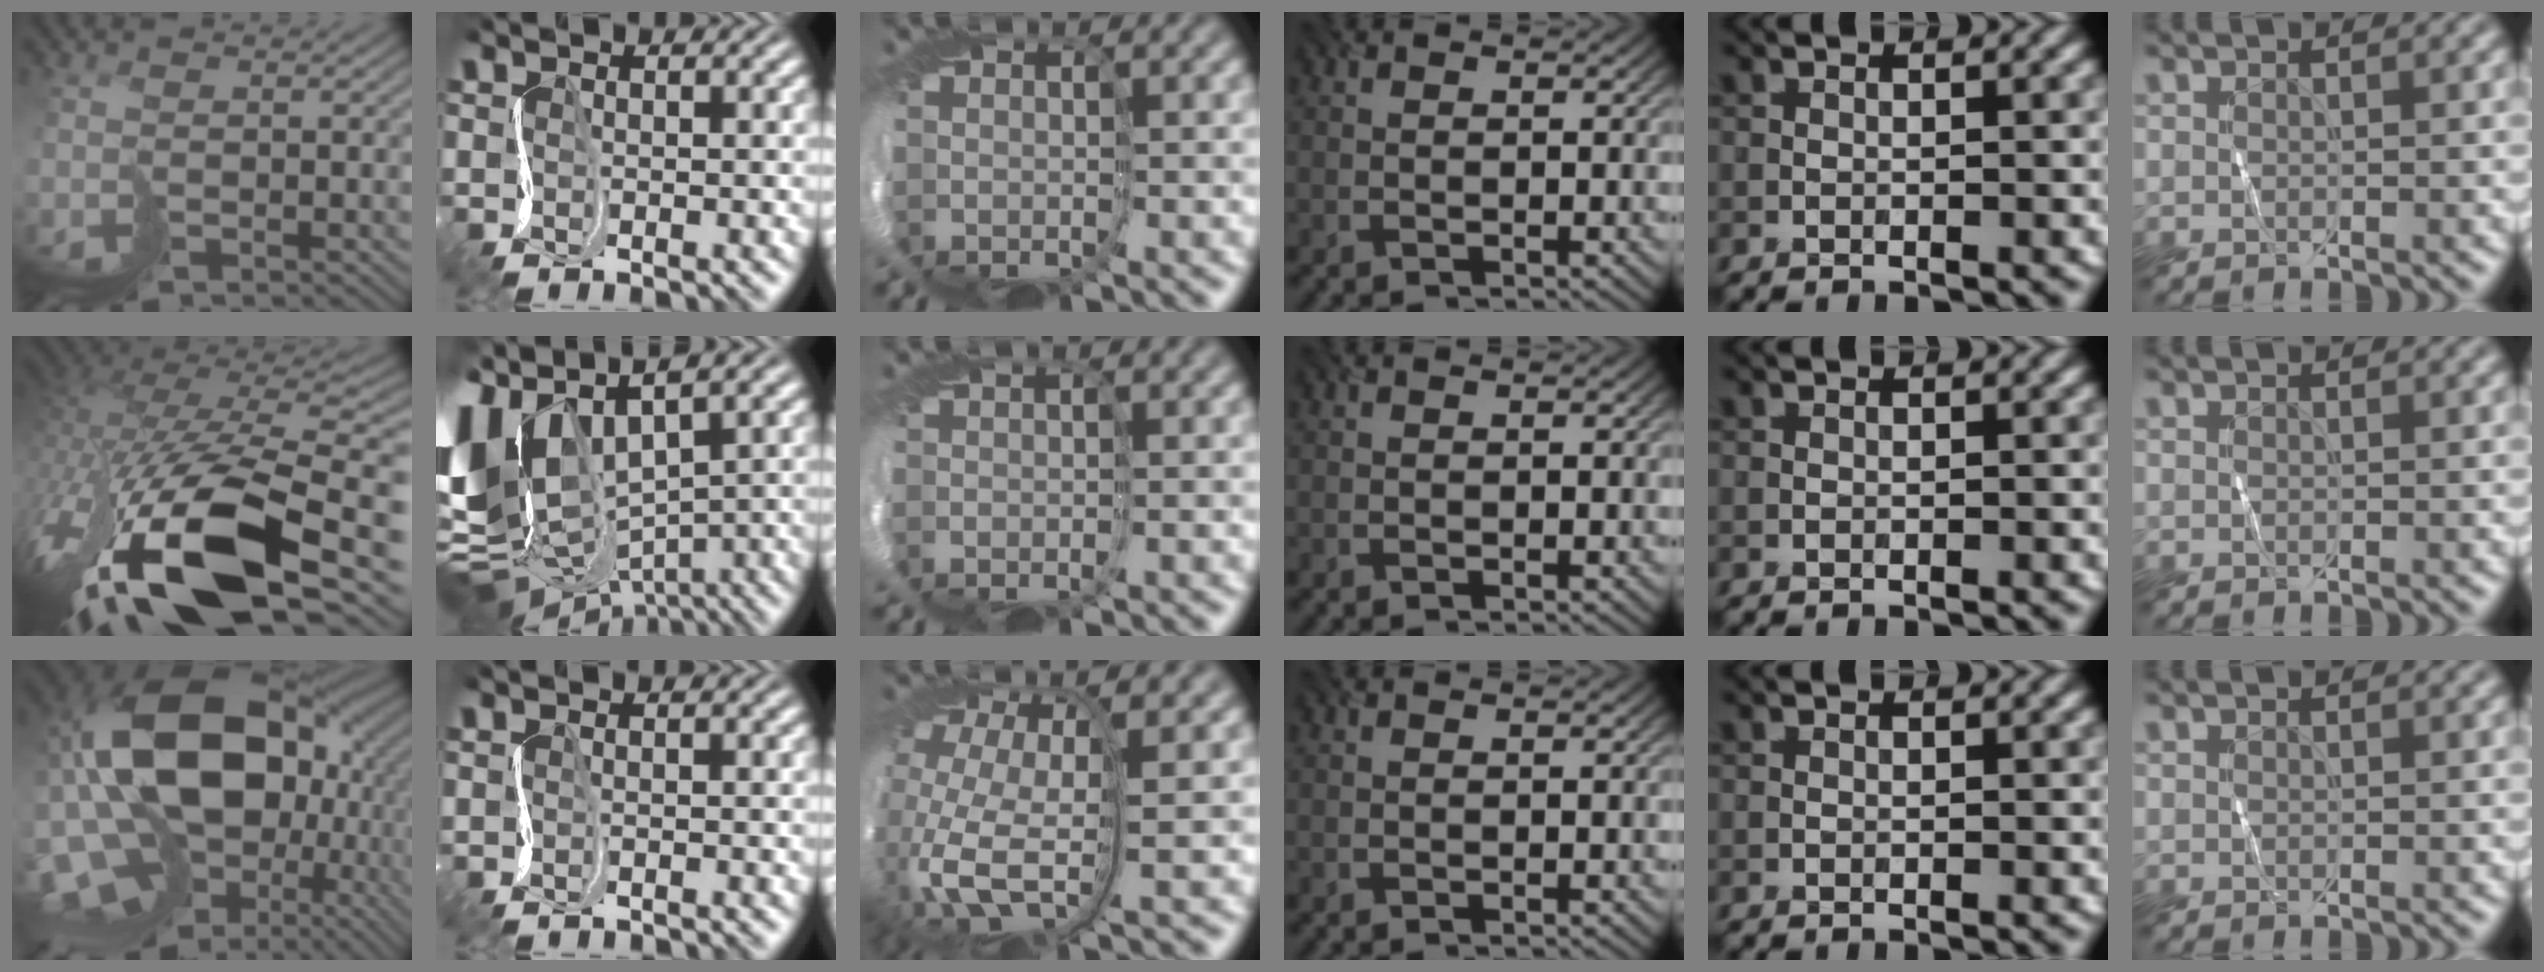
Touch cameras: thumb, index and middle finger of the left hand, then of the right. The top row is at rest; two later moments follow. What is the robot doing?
{"motion": "cut", "object": "tape"}